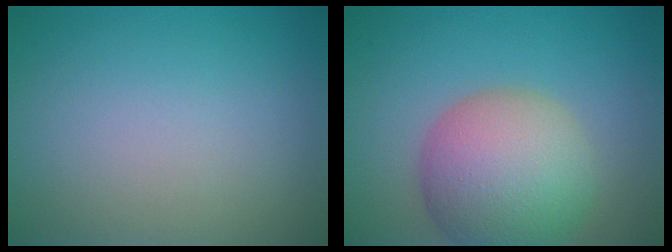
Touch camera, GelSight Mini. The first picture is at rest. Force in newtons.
{"total": 9.1, "press": 9.1, "slide": 0.7}